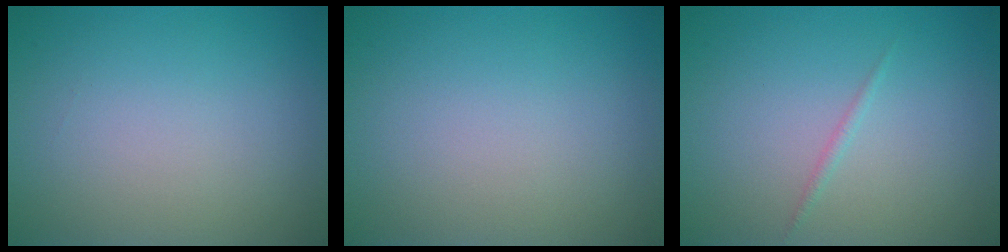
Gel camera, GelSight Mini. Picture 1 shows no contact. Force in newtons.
{"total": 0.0}
{"total": 0.6, "press": 0.6, "slide": 0.1}